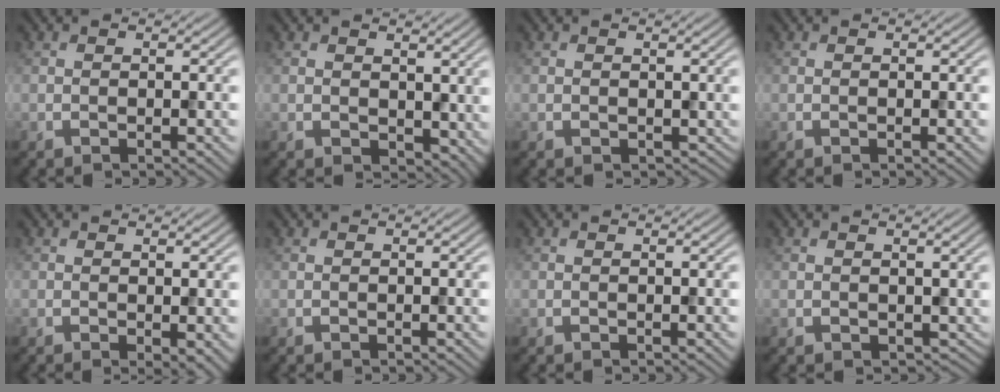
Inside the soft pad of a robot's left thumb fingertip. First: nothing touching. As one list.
[{"total": 3.6, "force": [1.3, 2.5, 2.2], "torque": [-0.046, -0.011, 0.028]}, {"total": 0.9, "force": [0.4, 0.7, 0.2], "torque": [-0.008, -0.005, 0.009]}, {"total": 0.0}, {"total": 1.9, "force": [-0.2, 0.8, 1.7], "torque": [-0.025, -0.009, 0.000]}, {"total": 0.0}, {"total": 0.0}, {"total": 1.7, "force": [0.6, 1.4, 0.7], "torque": [-0.019, -0.009, 0.011]}]